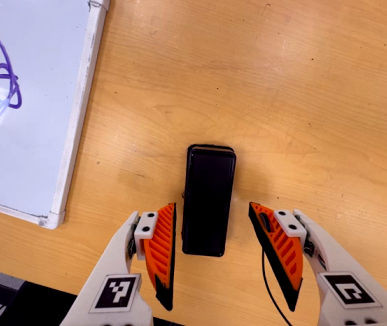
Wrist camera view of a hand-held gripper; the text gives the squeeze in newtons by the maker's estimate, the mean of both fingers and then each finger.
{"total": 0.0}